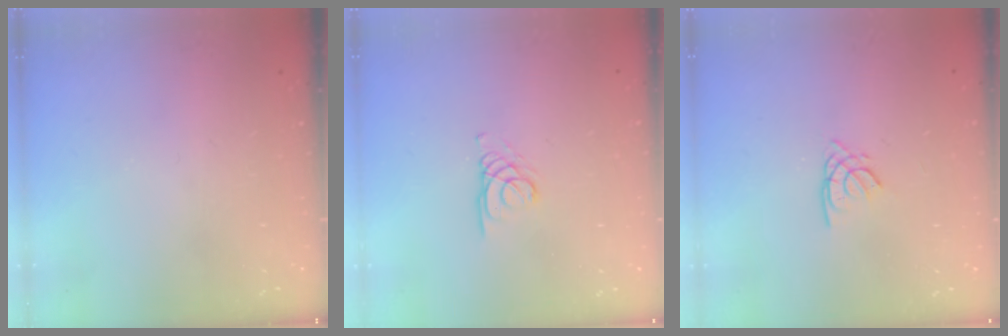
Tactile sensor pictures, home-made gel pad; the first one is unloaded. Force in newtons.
{"total": 1.7, "press": 1.7, "slide": 0.2}
{"total": 1.6, "press": 1.6, "slide": 0.2}